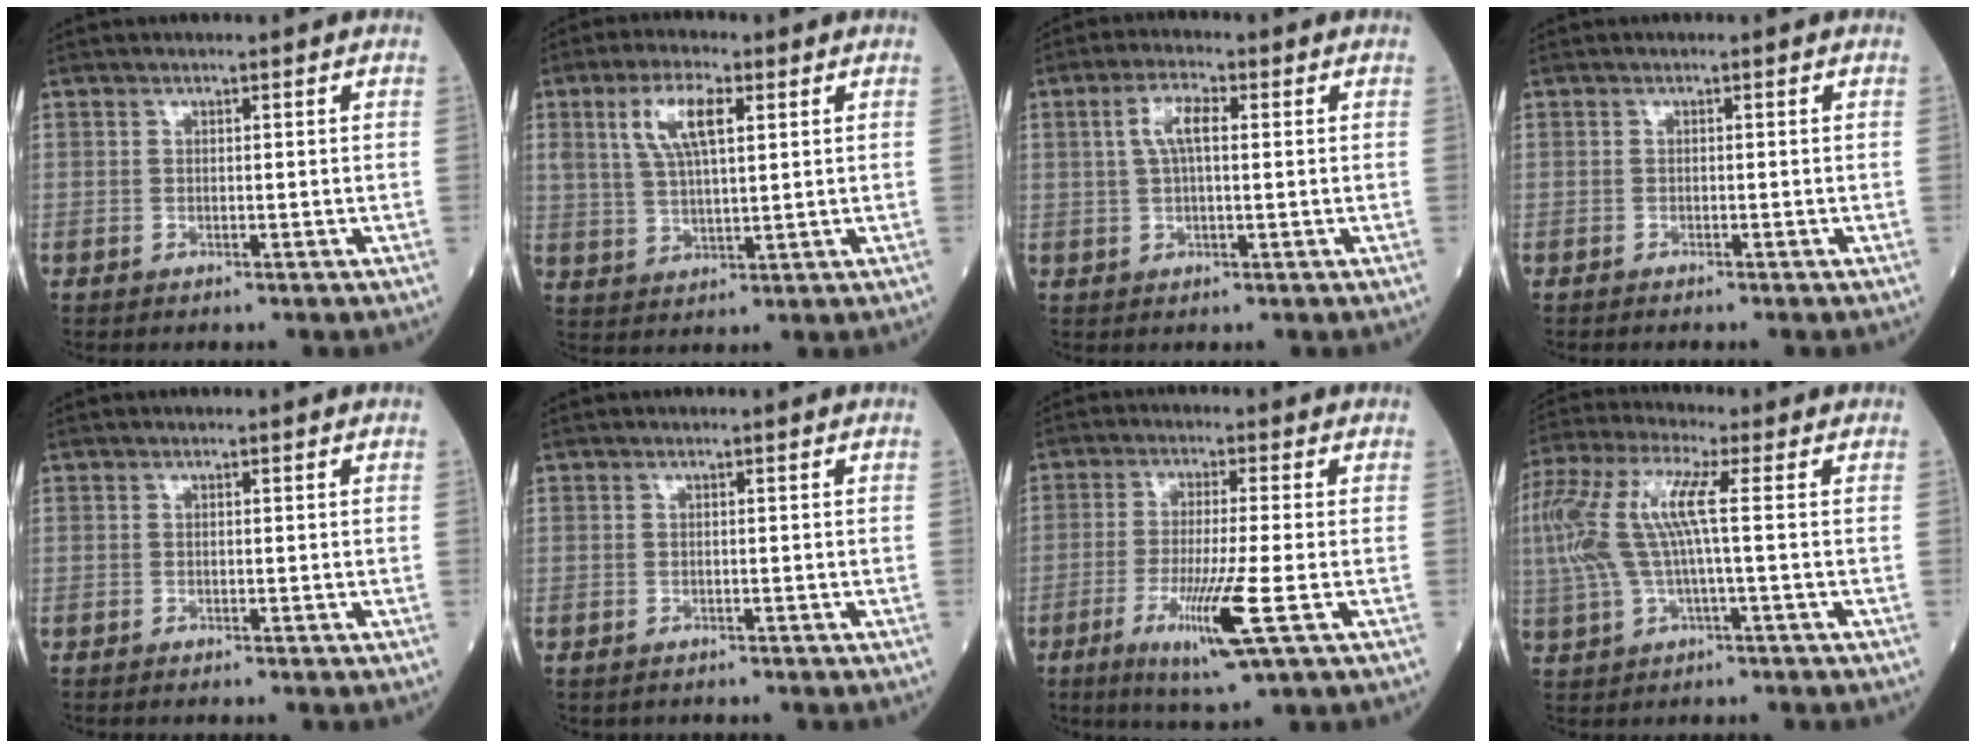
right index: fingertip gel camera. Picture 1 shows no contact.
{"total": 8.0, "force": [3.1, 2.4, 7.0], "torque": [-0.145, 0.012, 0.063]}
{"total": 4.7, "force": [1.1, 1.4, 4.4], "torque": [-0.091, 0.015, 0.023]}
{"total": 0.5, "force": [-0.5, 0.0, 0.2], "torque": [-0.005, -0.002, -0.011]}
{"total": 0.0}
{"total": 0.9, "force": [-0.6, 0.6, -0.1], "torque": [-0.009, 0.002, -0.011]}
{"total": 9.5, "force": [-3.5, -0.5, 8.8], "torque": [-0.165, -0.030, -0.063]}
{"total": 12.2, "force": [1.1, 2.2, 11.9], "torque": [-0.279, 0.034, 0.019]}